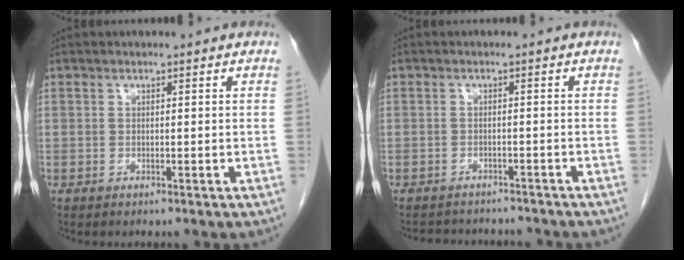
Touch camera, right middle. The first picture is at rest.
{"total": 8.0, "force": [-7.5, 2.2, 1.8], "torque": [-0.028, 0.007, -0.091]}